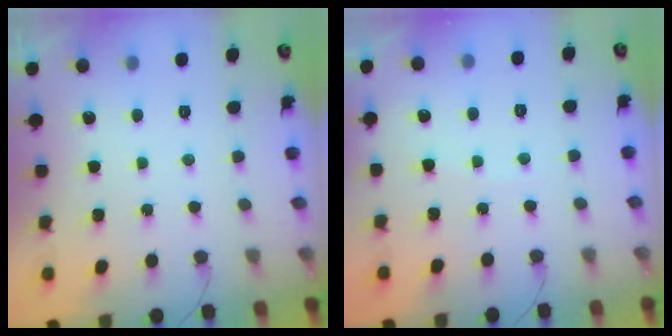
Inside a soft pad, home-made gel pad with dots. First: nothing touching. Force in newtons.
{"total": 3.1, "press": 3.1, "slide": 0.4}